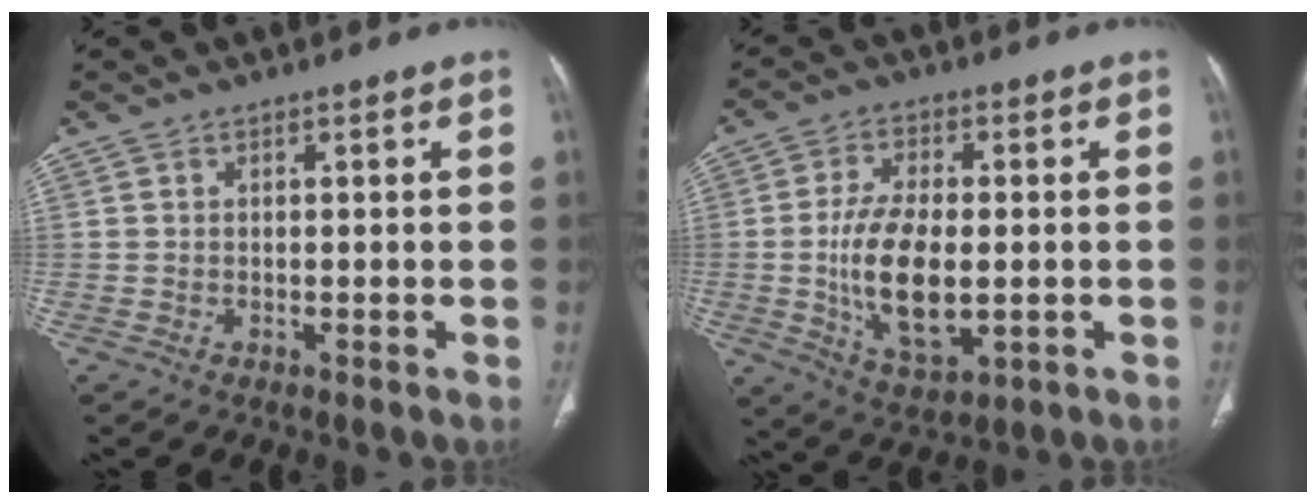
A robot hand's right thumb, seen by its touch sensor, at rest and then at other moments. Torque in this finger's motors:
{"motor_torque": [4.36, 0.63, 1.59, -1.06, 0.43]}